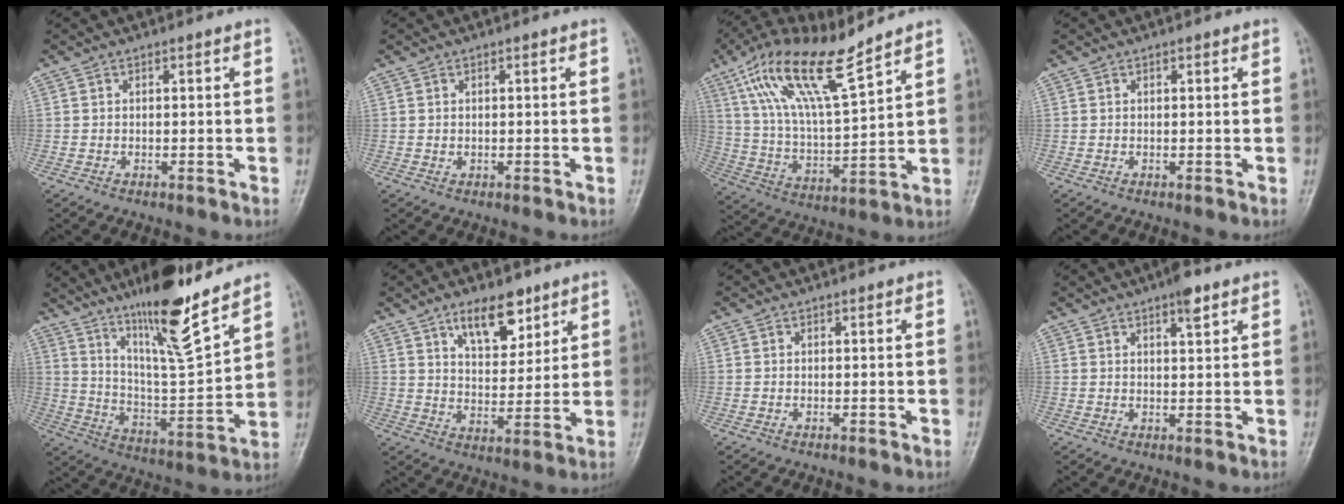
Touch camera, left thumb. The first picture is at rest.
{"total": 0.5, "force": [0.2, 0.3, 0.4], "torque": [-0.003, -0.001, 0.004]}
{"total": 16.3, "force": [10.8, 3.5, 11.7], "torque": [-0.213, -0.040, 0.215]}
{"total": 0.6, "force": [0.3, 0.2, 0.4], "torque": [-0.007, 0.000, 0.004]}
{"total": 17.3, "force": [12.8, 2.1, 11.4], "torque": [-0.175, -0.081, 0.224]}
{"total": 10.3, "force": [6.4, 5.0, 6.4], "torque": [-0.071, -0.042, 0.109]}
{"total": 0.0}
{"total": 3.9, "force": [2.4, 1.0, 2.8], "torque": [-0.039, -0.009, 0.035]}